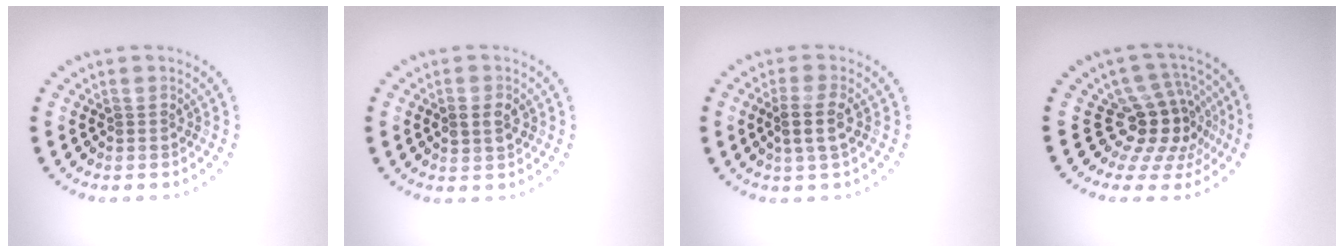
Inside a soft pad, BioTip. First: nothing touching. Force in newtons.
{"total": 2.0, "press": 1.9, "slide": 0.3}
{"total": 2.4, "press": 2.1, "slide": 1.2}
{"total": 5.1, "press": 3.7, "slide": 3.4}